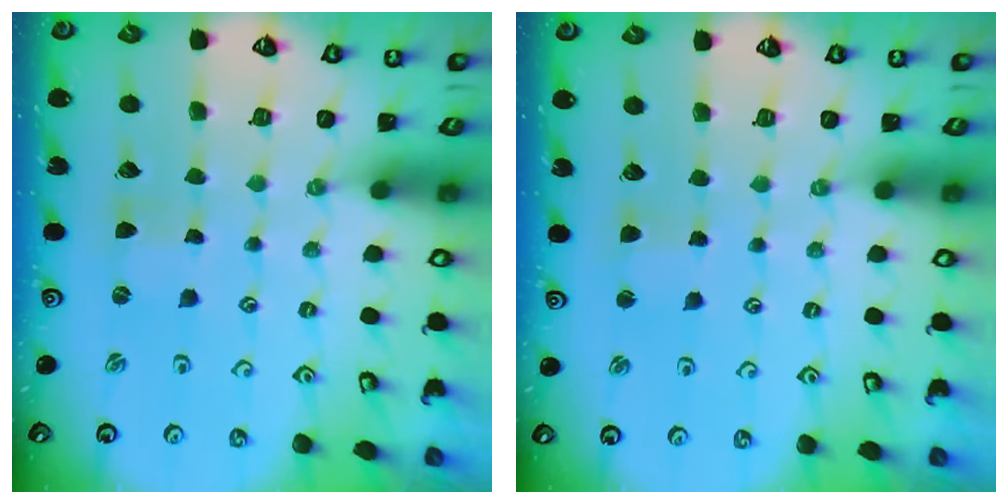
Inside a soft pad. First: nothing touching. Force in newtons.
{"total": 2.2, "press": 2.2, "slide": 0.2}